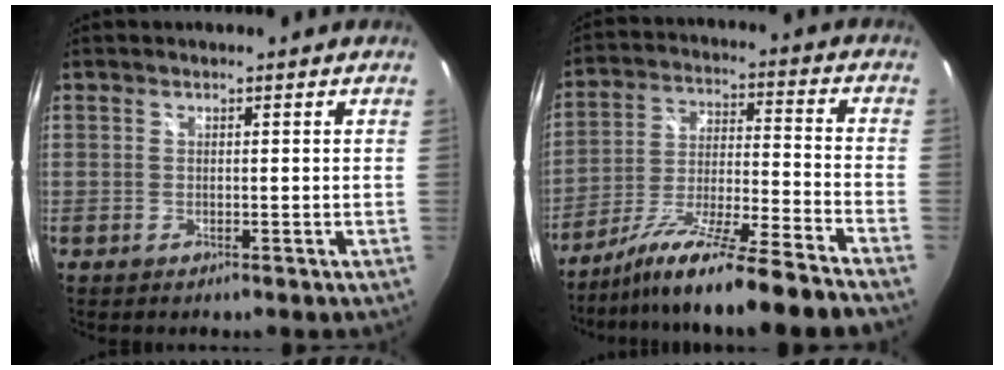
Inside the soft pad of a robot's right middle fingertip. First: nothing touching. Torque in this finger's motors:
{"motor_torque": [2.14, 0.00, 0.55, 0.13]}